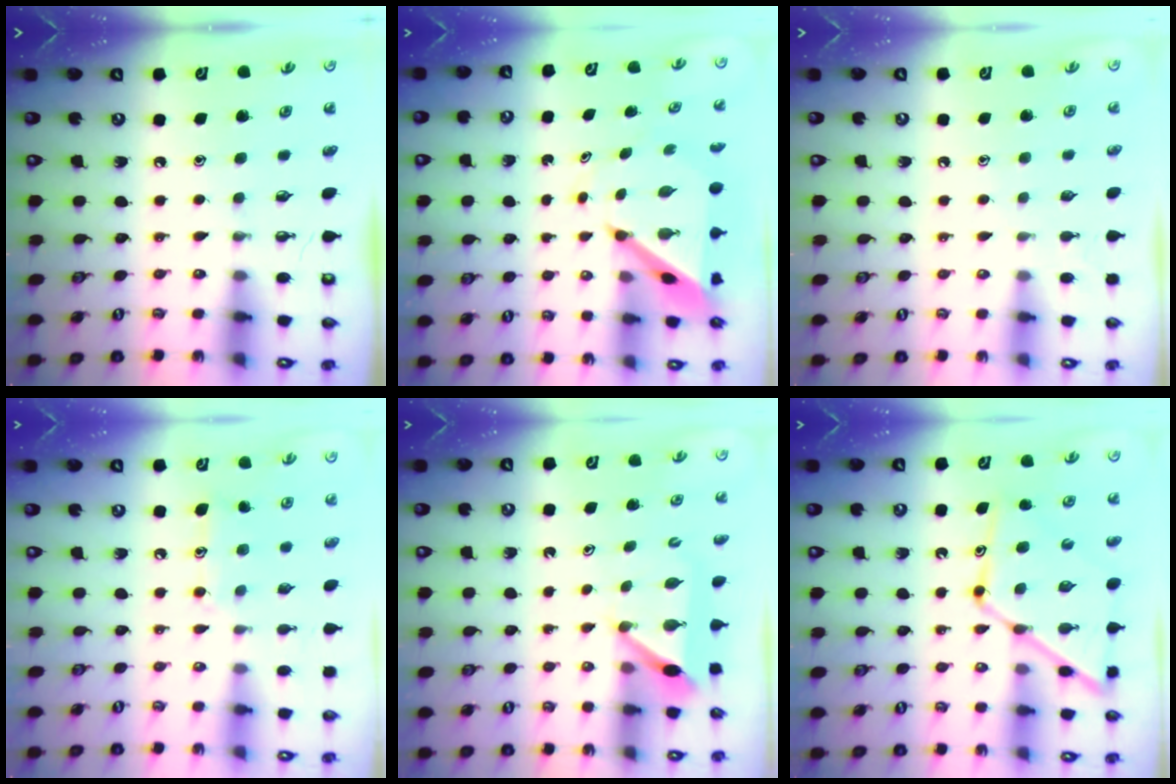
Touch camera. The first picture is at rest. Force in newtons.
{"total": 7.0, "press": 7.0, "slide": 0.5}
{"total": 2.5, "press": 2.5, "slide": 0.3}
{"total": 9.2, "press": 9.1, "slide": 0.7}
{"total": 6.1, "press": 6.1, "slide": 0.7}
{"total": 13.8, "press": 13.7, "slide": 1.3}